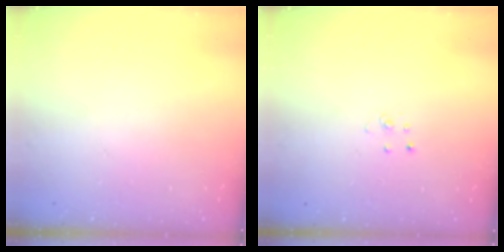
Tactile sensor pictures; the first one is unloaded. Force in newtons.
{"total": 3.1, "press": 3.1, "slide": 0.2}